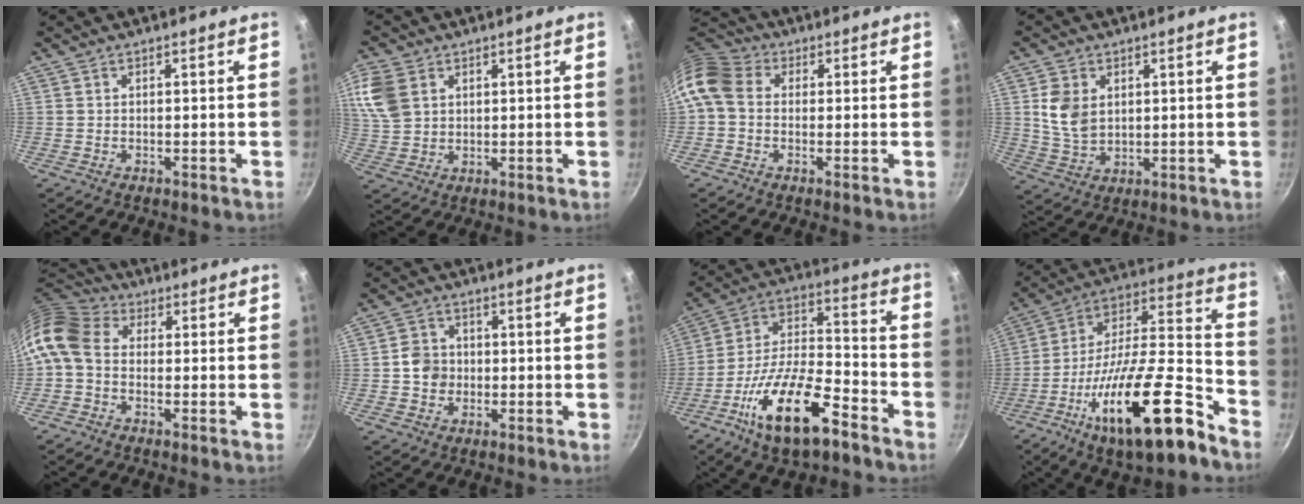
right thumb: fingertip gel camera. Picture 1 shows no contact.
{"total": 10.2, "force": [3.8, 7.5, 5.7], "torque": [-0.118, -0.006, 0.077]}
{"total": 9.6, "force": [0.5, 7.6, 5.9], "torque": [-0.110, 0.024, -0.011]}
{"total": 7.5, "force": [1.9, 5.4, 4.8], "torque": [-0.082, -0.017, 0.042]}
{"total": 9.8, "force": [-0.8, 7.4, 6.4], "torque": [-0.125, 0.031, -0.036]}
{"total": 4.8, "force": [-0.2, 4.3, 2.0], "torque": [-0.012, 0.011, -0.009]}
{"total": 19.4, "force": [-10.4, 7.2, 14.7], "torque": [-0.253, 0.051, -0.195]}
{"total": 25.5, "force": [-13.6, 7.3, 20.2], "torque": [-0.295, 0.073, -0.232]}